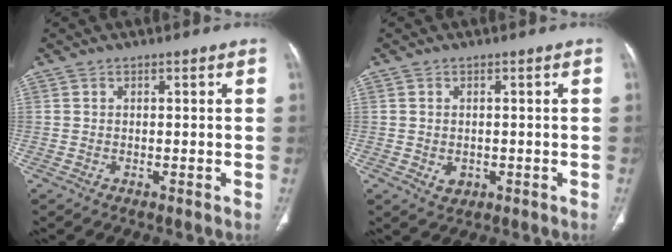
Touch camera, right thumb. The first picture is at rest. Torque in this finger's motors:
{"motor_torque": [-0.57, 0.17, -0.28, -0.05, 0.08]}